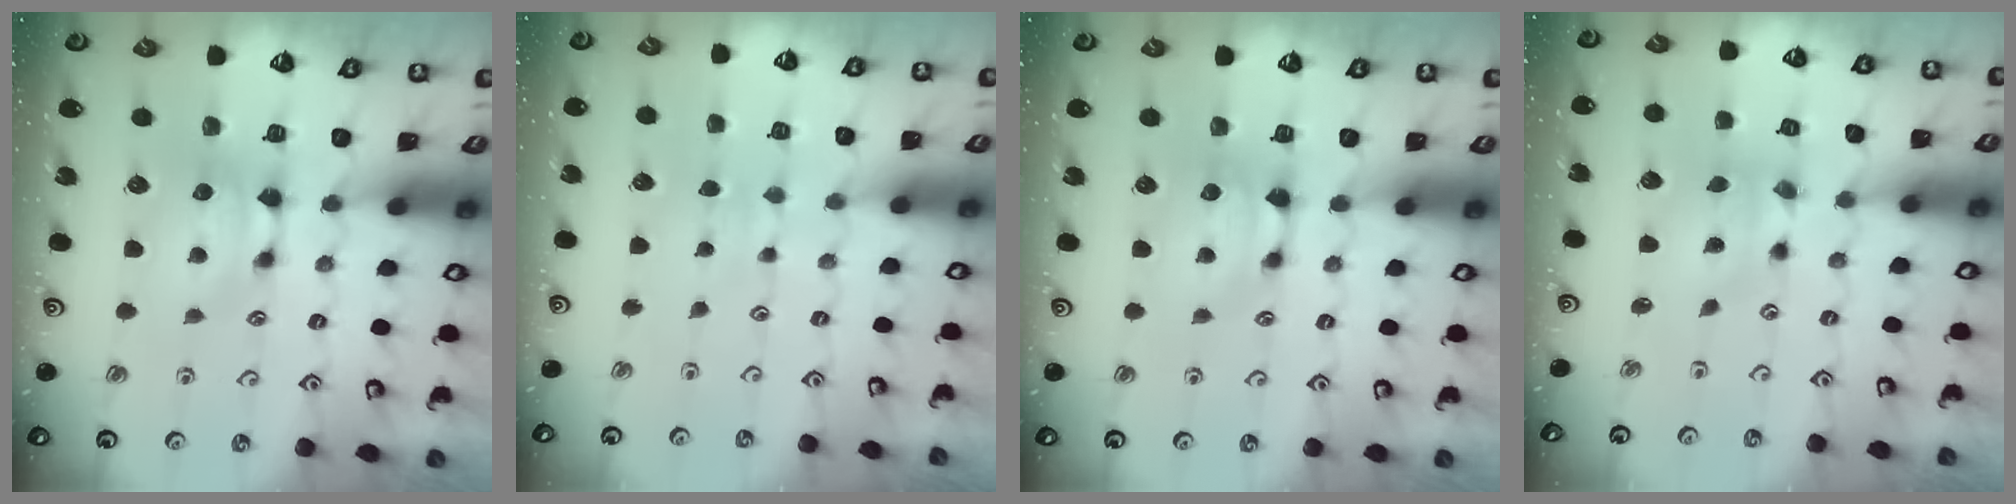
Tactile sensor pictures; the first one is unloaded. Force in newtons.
{"total": 3.6, "press": 3.6, "slide": 0.4}
{"total": 1.2, "press": 0.9, "slide": 0.9}
{"total": 1.8, "press": 1.3, "slide": 1.3}